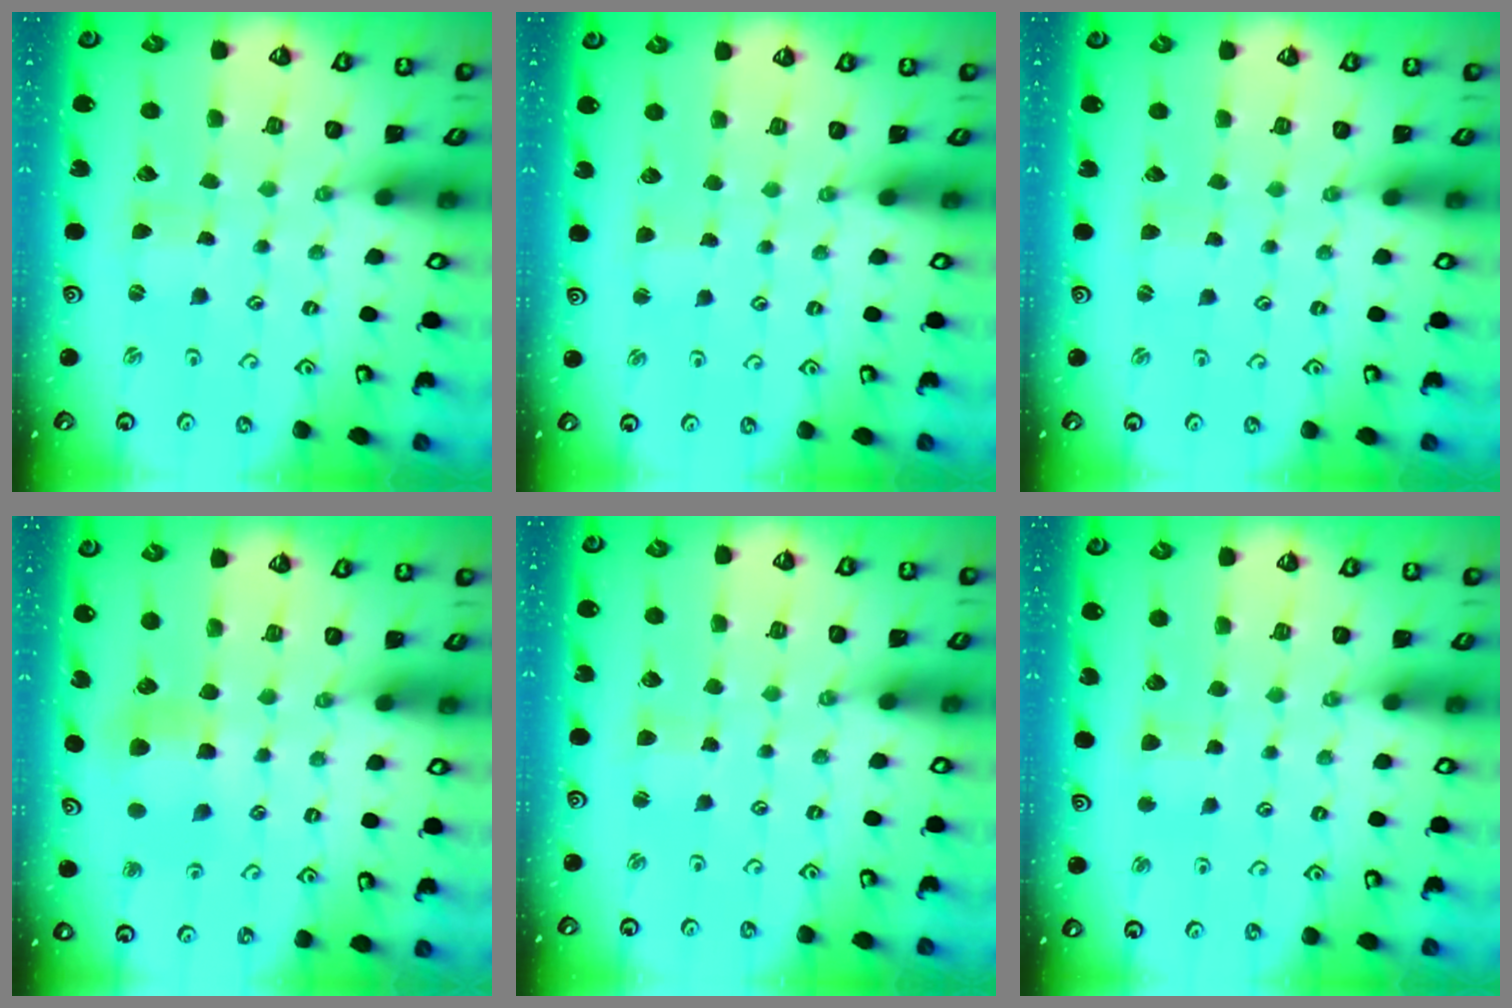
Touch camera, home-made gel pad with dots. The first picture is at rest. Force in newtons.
{"total": 1.8, "press": 1.7, "slide": 0.3}
{"total": 0.9, "press": 0.9, "slide": 0.1}
{"total": 6.5, "press": 6.5, "slide": 0.6}
{"total": 2.5, "press": 2.5, "slide": 0.2}
{"total": 3.2, "press": 3.2, "slide": 0.4}